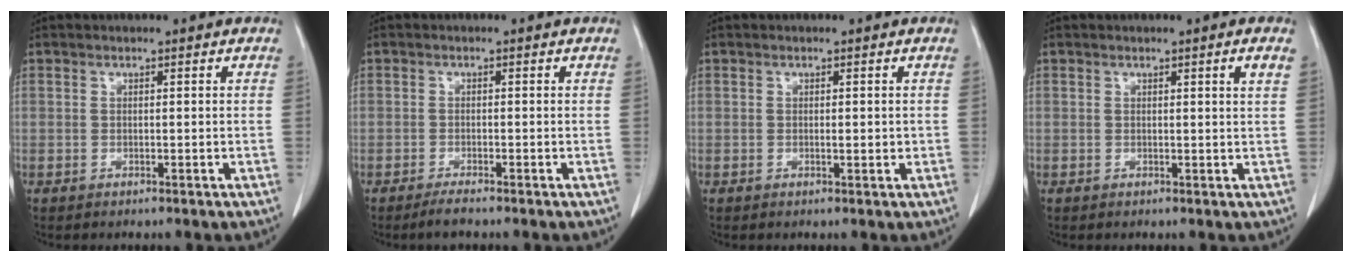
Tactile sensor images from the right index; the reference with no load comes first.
{"total": 1.7, "force": [-1.5, 0.2, 0.8], "torque": [-0.020, -0.003, -0.027]}
{"total": 1.2, "force": [0.0, 0.4, 1.1], "torque": [-0.016, -0.001, 0.001]}
{"total": 1.4, "force": [0.7, -0.3, 1.2], "torque": [-0.016, -0.003, 0.009]}